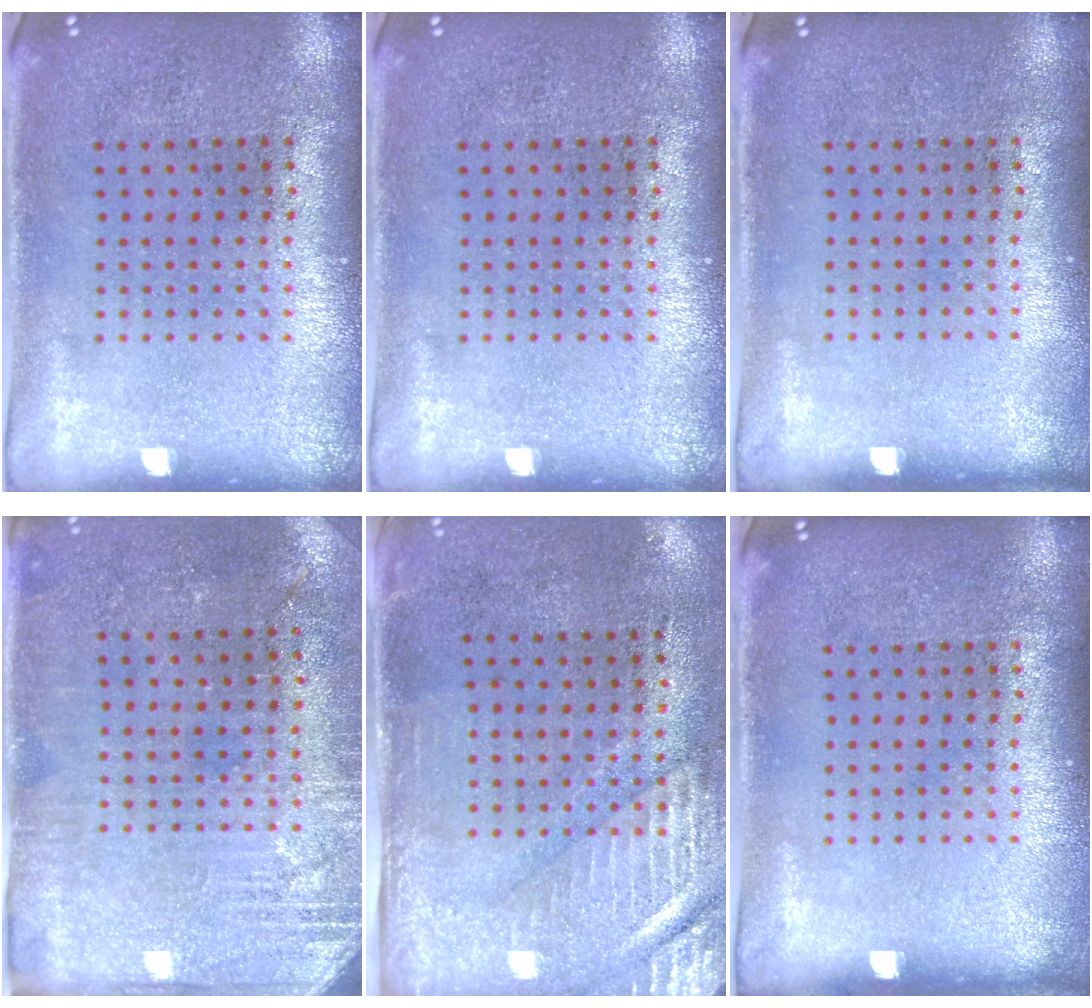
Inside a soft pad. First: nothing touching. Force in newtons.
{"total": 0.0}
{"total": 0.0}
{"total": 2.8, "press": 2.6, "slide": 1.0}
{"total": 2.8, "press": 2.4, "slide": 1.4}
{"total": 0.0}